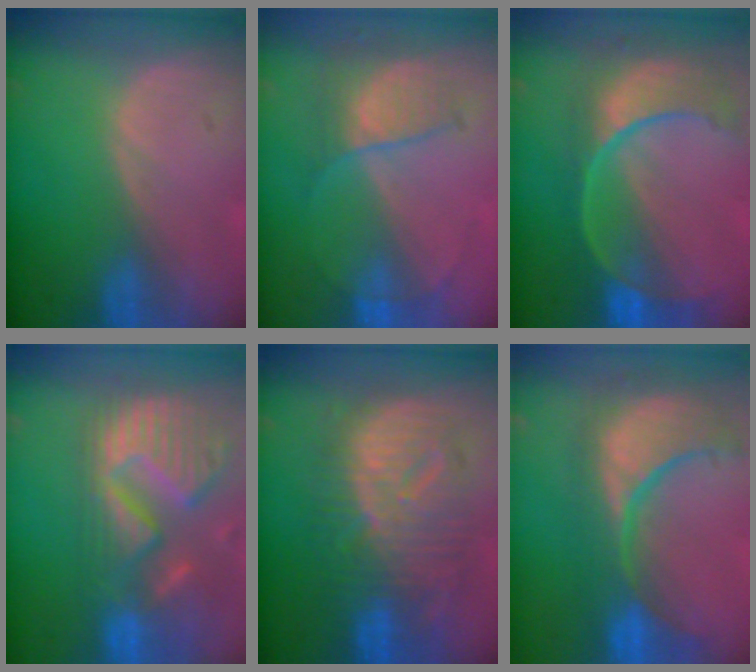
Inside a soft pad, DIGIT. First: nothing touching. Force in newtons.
{"total": 7.3, "press": 6.2, "slide": 3.9}
{"total": 11.1, "press": 9.4, "slide": 5.9}
{"total": 14.1, "press": 11.7, "slide": 7.8}
{"total": 12.5, "press": 12.4, "slide": 1.1}
{"total": 13.2, "press": 11.6, "slide": 6.2}